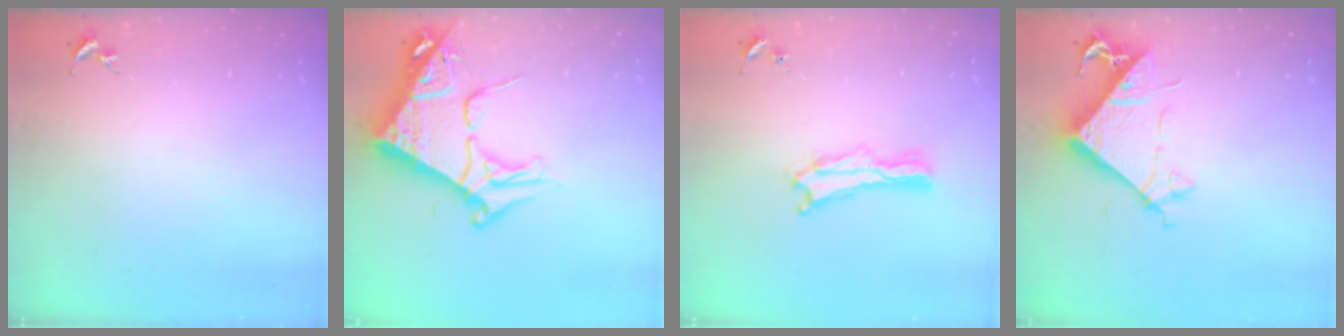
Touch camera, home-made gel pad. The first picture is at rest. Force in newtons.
{"total": 10.0, "press": 9.9, "slide": 1.3}
{"total": 2.1, "press": 2.1, "slide": 0.3}
{"total": 7.8, "press": 7.7, "slide": 1.2}